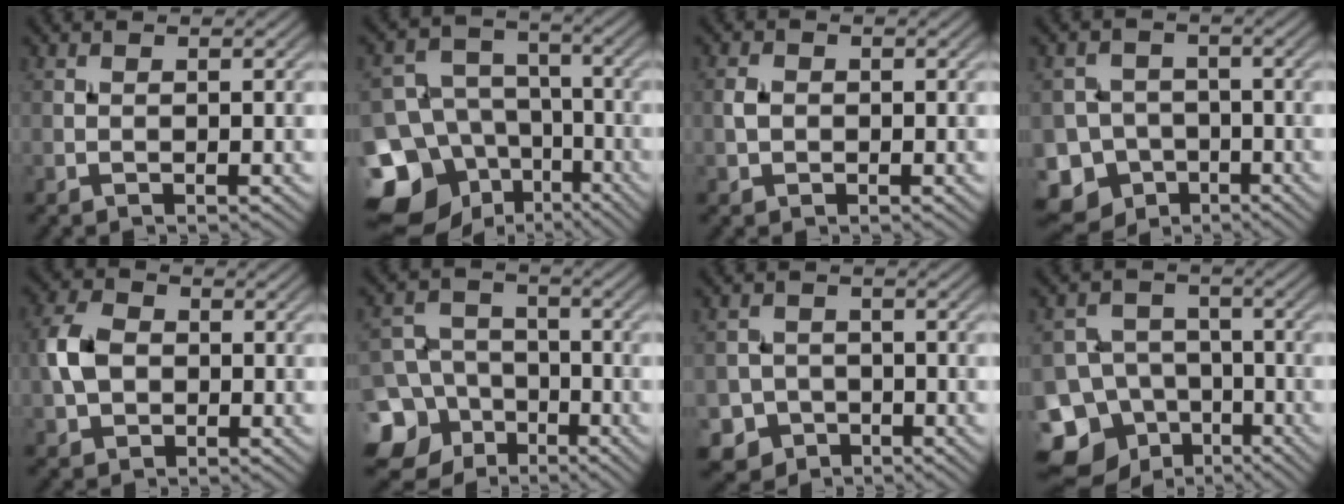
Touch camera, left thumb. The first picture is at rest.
{"total": 16.5, "force": [-8.8, 12.9, 5.5], "torque": [-0.166, -0.045, -0.143]}
{"total": 1.8, "force": [-0.1, 1.5, 1.0], "torque": [-0.024, -0.001, -0.007]}
{"total": 11.1, "force": [-6.3, 8.9, 2.5], "torque": [-0.071, -0.032, -0.120]}
{"total": 5.2, "force": [-0.3, 3.9, 3.3], "torque": [-0.081, 0.006, -0.013]}
{"total": 12.5, "force": [-5.8, 10.4, 3.8], "torque": [-0.121, -0.037, -0.119]}
{"total": 4.5, "force": [-2.4, 3.8, 0.7], "torque": [-0.010, 0.000, -0.053]}
{"total": 14.5, "force": [-8.9, 11.0, 3.3], "torque": [-0.104, -0.044, -0.148]}